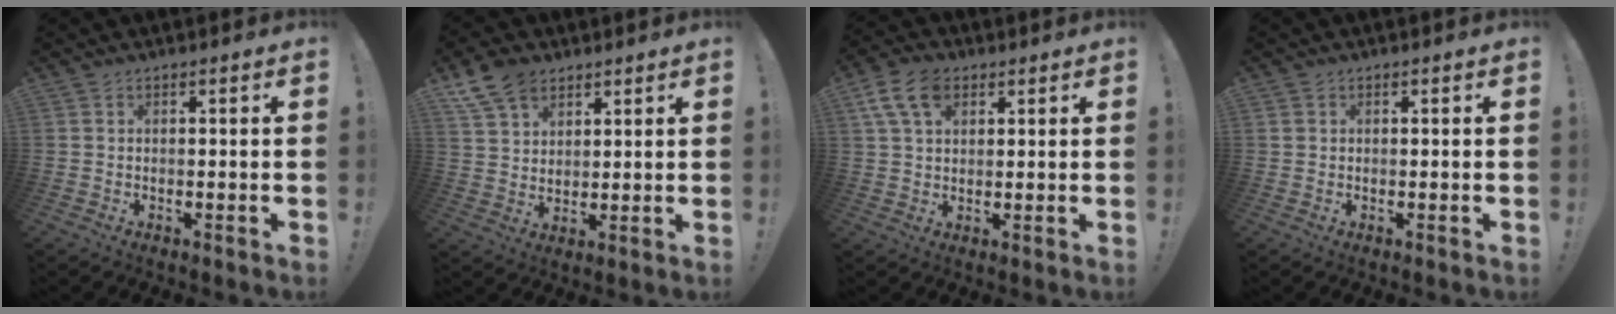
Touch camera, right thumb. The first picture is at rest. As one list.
[{"total": 10.1, "force": [6.7, 6.3, 4.2], "torque": [-0.078, -0.031, 0.133]}, {"total": 10.1, "force": [4.4, 6.4, 6.5], "torque": [-0.120, -0.003, 0.084]}, {"total": 0.8, "force": [0.5, 0.7, 0.2], "torque": [-0.009, 0.004, 0.010]}]